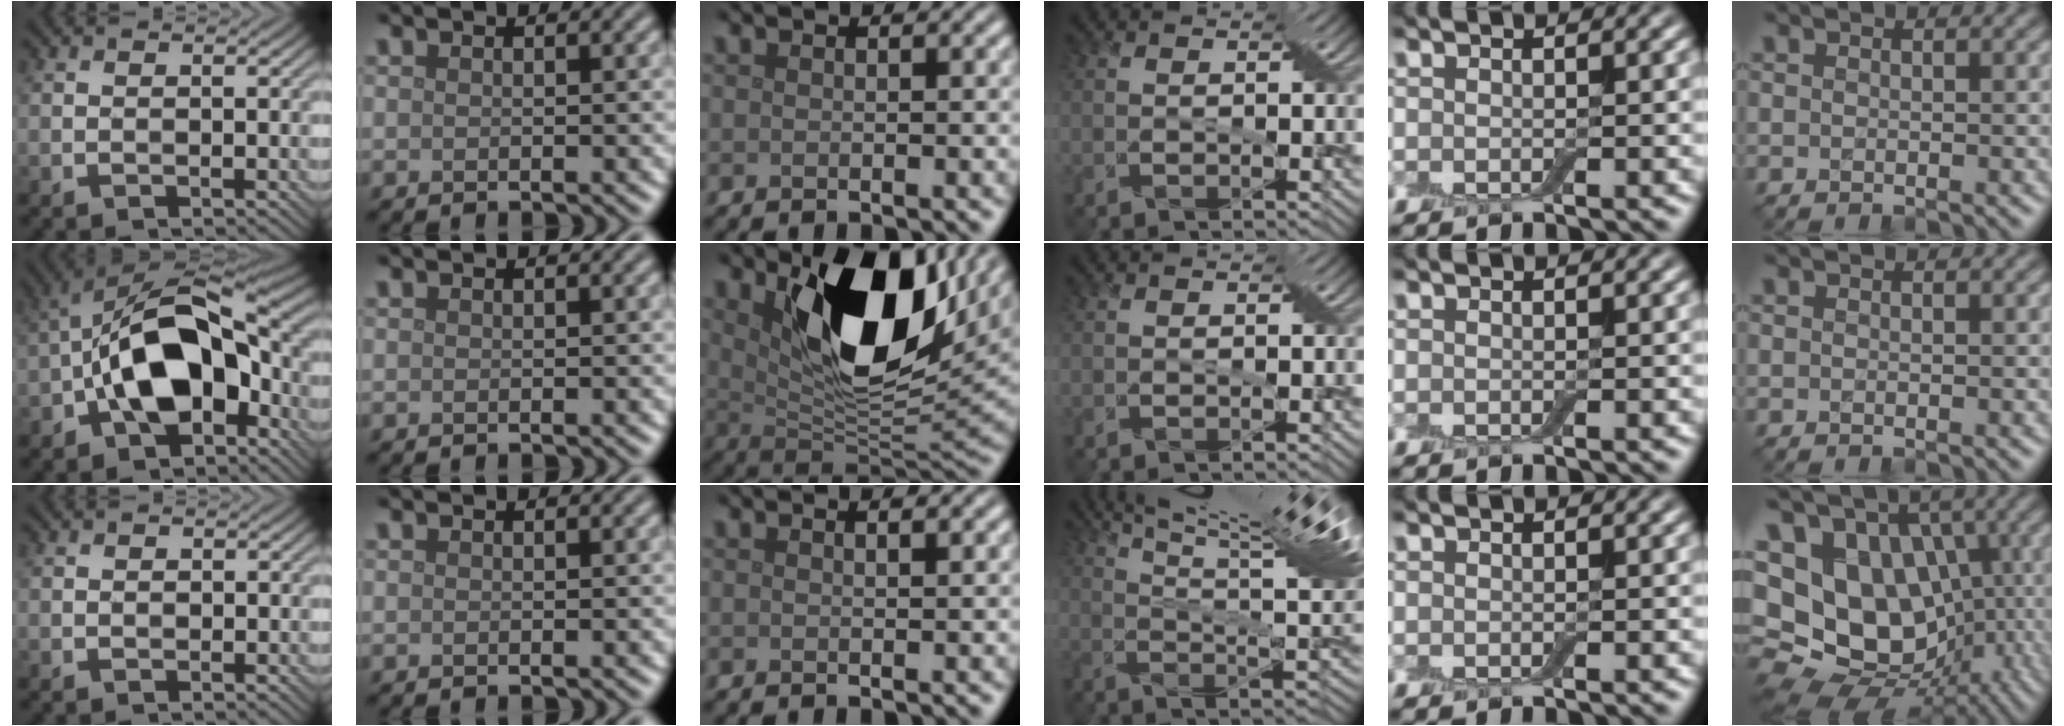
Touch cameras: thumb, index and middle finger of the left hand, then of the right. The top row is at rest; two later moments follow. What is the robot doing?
{"motion": "cut", "object": "cling film"}